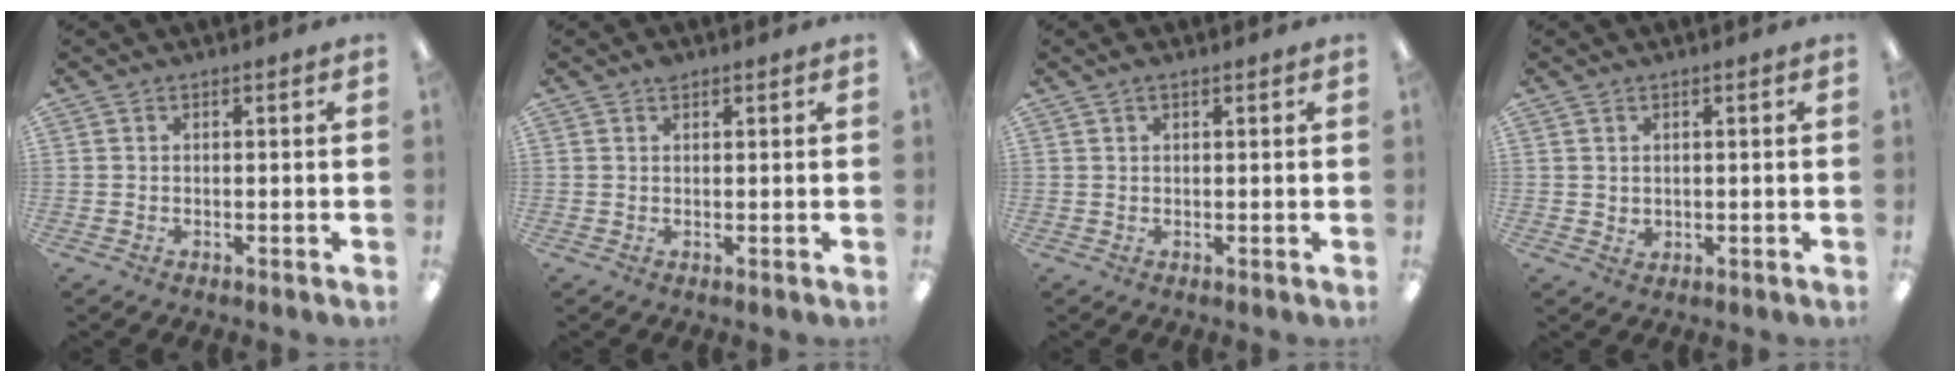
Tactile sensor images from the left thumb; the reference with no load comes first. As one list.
[{"total": 1.4, "force": [1.0, 0.5, 0.9], "torque": [-0.011, -0.001, 0.016]}, {"total": 1.7, "force": [1.1, 0.6, 1.2], "torque": [-0.025, 0.002, 0.019]}, {"total": 1.6, "force": [1.0, 1.0, 0.7], "torque": [-0.015, 0.000, 0.019]}]